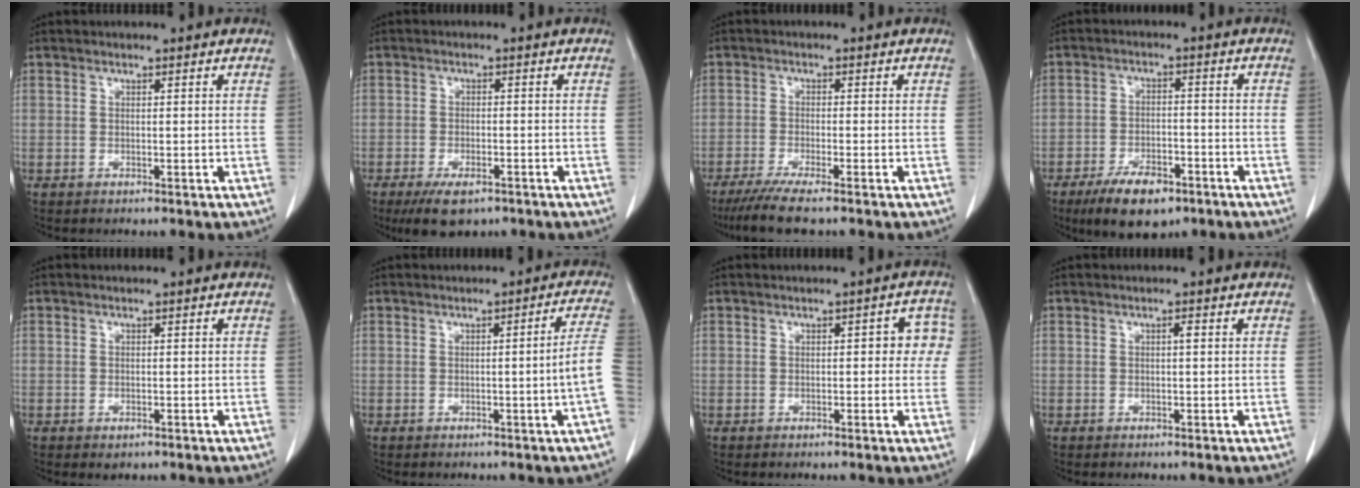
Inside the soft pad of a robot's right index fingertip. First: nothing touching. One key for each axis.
{"total": 6.1, "fx": -4.1, "fy": 2.3, "fz": 3.8, "tx": -0.068, "ty": -0.009, "tz": -0.064}
{"total": 6.2, "fx": -4.9, "fy": -0.2, "fz": 3.9, "tx": -0.066, "ty": -0.017, "tz": -0.083}
{"total": 8.7, "fx": -5.8, "fy": 3.6, "fz": 5.4, "tx": -0.098, "ty": -0.007, "tz": -0.094}
{"total": 0.9, "fx": -0.4, "fy": 0.5, "fz": 0.6, "tx": -0.009, "ty": -0.001, "tz": 0.000}
{"total": 5.4, "fx": -1.3, "fy": -1.3, "fz": 5.0, "tx": -0.055, "ty": 0.000, "tz": -0.022}
{"total": 4.0, "fx": 0.4, "fy": 1.9, "fz": 3.5, "tx": -0.028, "ty": 0.024, "tz": 0.001}
{"total": 0.7, "fx": 0.1, "fy": 0.1, "fz": 0.7, "tx": -0.012, "ty": 0.001, "tz": 0.001}